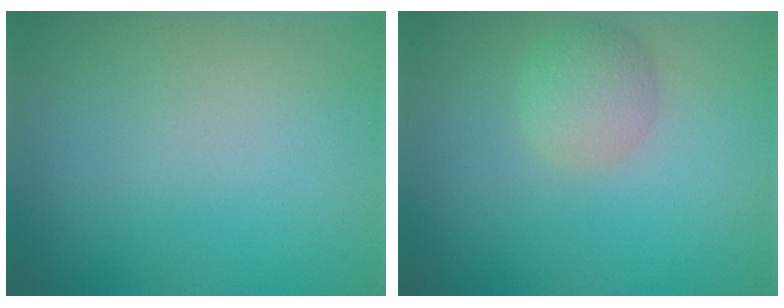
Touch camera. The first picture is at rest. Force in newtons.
{"total": 2.6, "press": 2.6, "slide": 0.1}